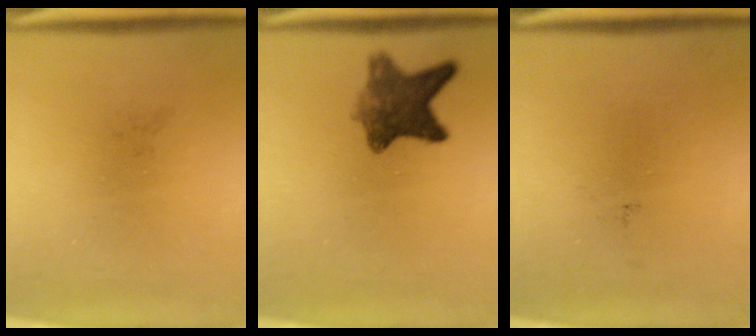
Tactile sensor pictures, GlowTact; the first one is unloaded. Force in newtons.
{"total": 7.3}
{"total": 0.0}